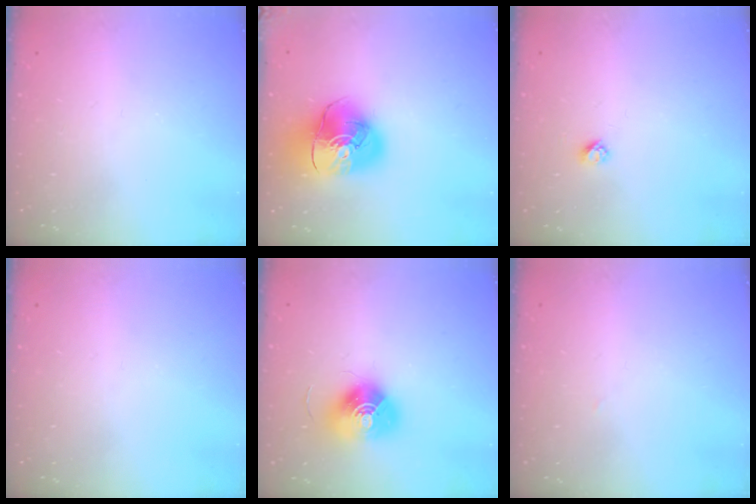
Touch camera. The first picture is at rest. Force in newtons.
{"total": 14.6, "press": 14.4, "slide": 2.1}
{"total": 2.7, "press": 2.6, "slide": 0.3}
{"total": 0.0}
{"total": 12.7, "press": 12.7, "slide": 0.5}
{"total": 1.1, "press": 1.1, "slide": 0.1}